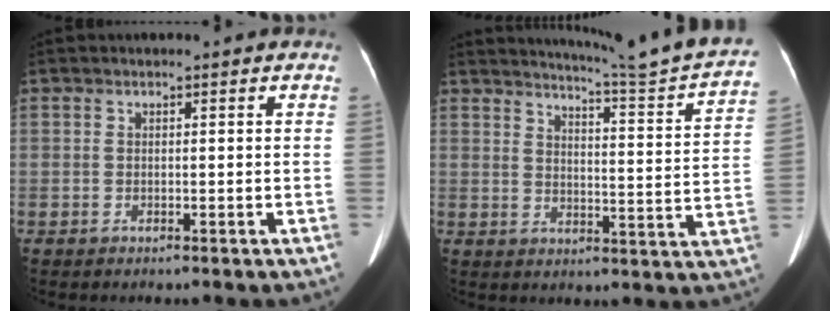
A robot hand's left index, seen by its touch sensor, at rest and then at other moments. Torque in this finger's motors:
{"motor_torque": [-0.07, -2.07, -0.01, 0.03]}